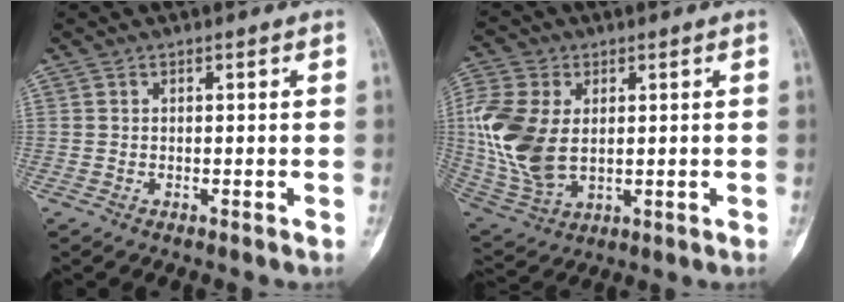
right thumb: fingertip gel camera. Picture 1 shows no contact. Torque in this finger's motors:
{"motor_torque": [1.40, 2.09, 1.90, 0.28, 0.61]}